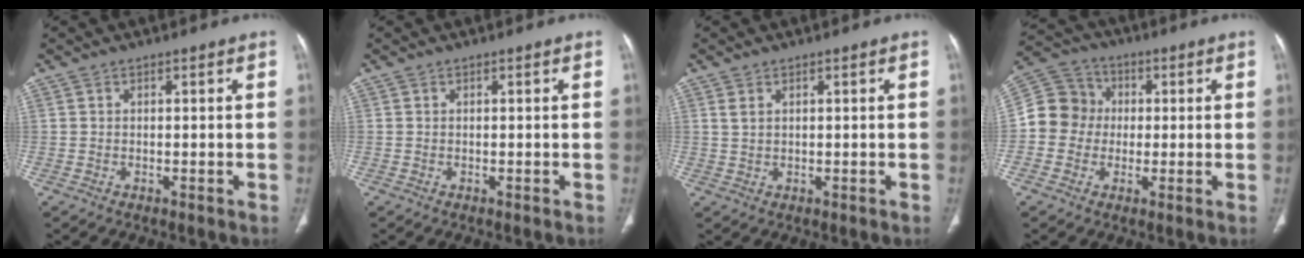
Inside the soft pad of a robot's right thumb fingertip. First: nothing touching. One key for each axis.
{"total": 0.0}
{"total": 1.6, "fx": 0.8, "fy": 0.9, "fz": 1.1, "tx": -0.021, "ty": 0.003, "tz": 0.022}
{"total": 9.9, "fx": -0.2, "fy": 9.3, "fz": 3.6, "tx": -0.046, "ty": 0.030, "tz": -0.014}